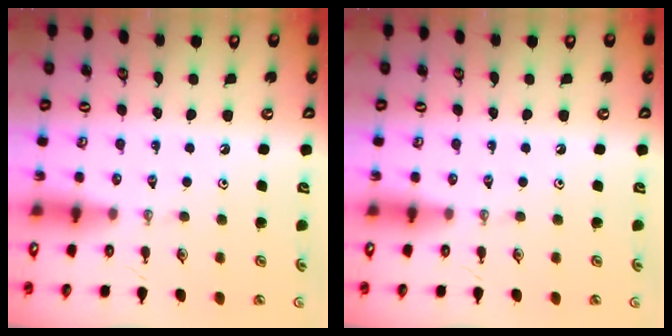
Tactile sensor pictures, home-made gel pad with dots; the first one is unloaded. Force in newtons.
{"total": 0.0}